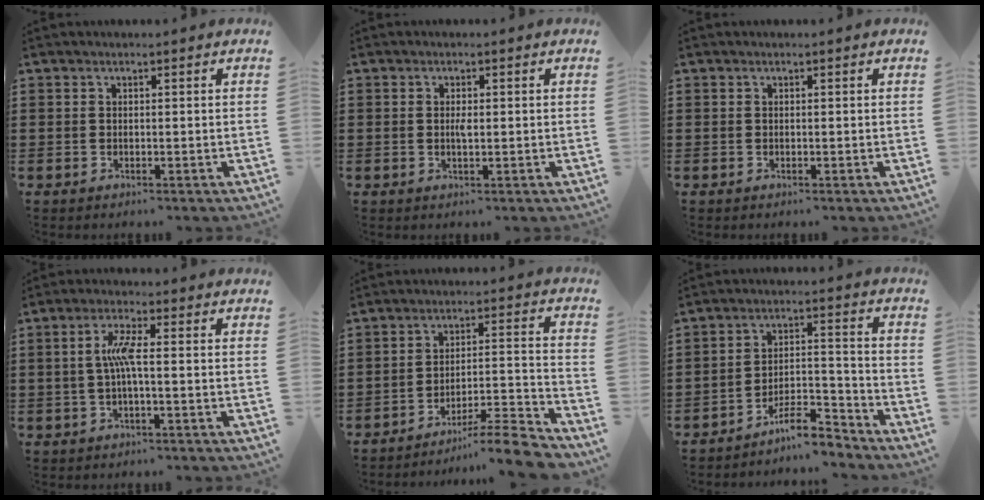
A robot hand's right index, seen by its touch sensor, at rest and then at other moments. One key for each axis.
{"total": 1.7, "fx": 0.0, "fy": 0.5, "fz": 1.6, "tx": -0.032, "ty": 0.002, "tz": -0.001}
{"total": 0.0}
{"total": 4.8, "fx": -0.4, "fy": 0.5, "fz": 4.8, "tx": -0.103, "ty": -0.005, "tz": -0.016}
{"total": 8.1, "fx": -7.2, "fy": 0.1, "fz": 3.6, "tx": -0.049, "ty": 0.002, "tz": -0.142}
{"total": 8.1, "fx": -7.1, "fy": 1.8, "fz": 3.3, "tx": -0.051, "ty": 0.023, "tz": -0.134}